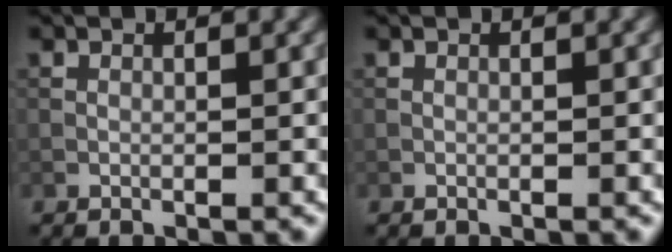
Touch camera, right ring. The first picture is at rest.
{"total": 0.0}